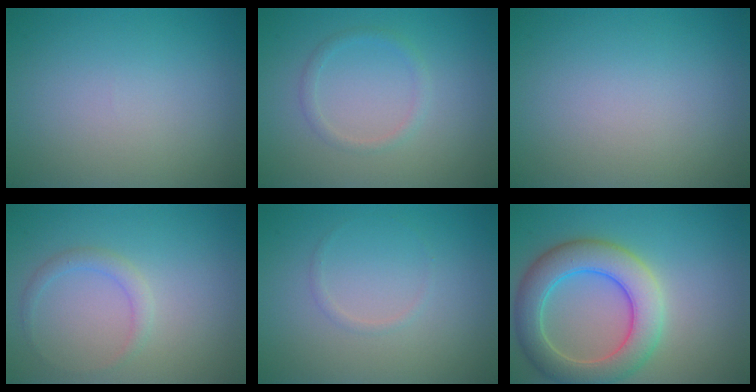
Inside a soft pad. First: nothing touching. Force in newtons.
{"total": 1.2, "press": 1.2, "slide": 0.1}
{"total": 0.0}
{"total": 1.4, "press": 1.4, "slide": 0.1}
{"total": 0.6, "press": 0.6, "slide": 0.0}
{"total": 6.8, "press": 6.8, "slide": 0.7}